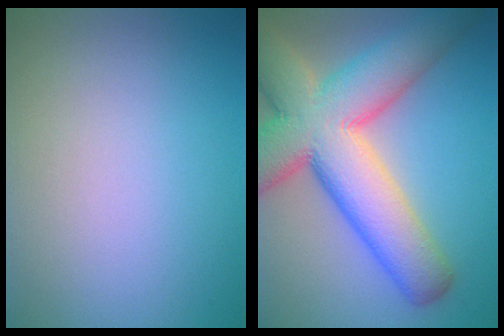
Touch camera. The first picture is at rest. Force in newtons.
{"total": 13.0, "press": 13.0, "slide": 0.9}